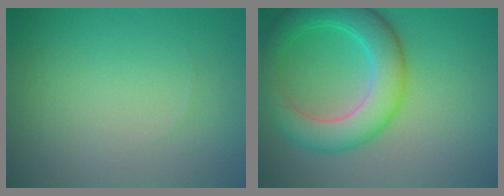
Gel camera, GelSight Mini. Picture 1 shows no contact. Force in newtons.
{"total": 6.5, "press": 6.5, "slide": 0.1}